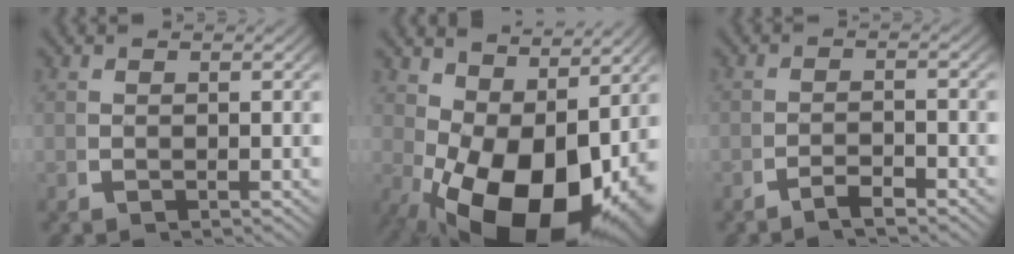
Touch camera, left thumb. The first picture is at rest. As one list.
[{"total": 14.3, "force": [-2.2, 8.6, 11.1], "torque": [-0.196, -0.075, 0.004]}, {"total": 1.9, "force": [-1.6, 0.2, 0.9], "torque": [-0.013, -0.001, -0.034]}]